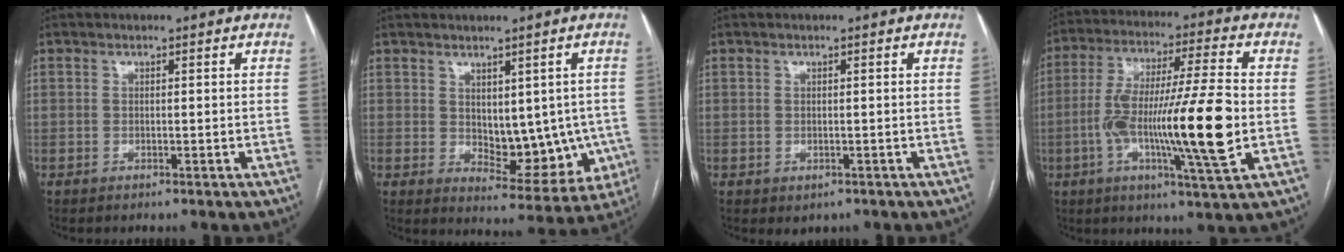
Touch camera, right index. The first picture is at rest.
{"total": 9.8, "force": [-0.2, 5.7, 7.9], "torque": [-0.086, 0.000, 0.018]}
{"total": 1.3, "force": [-0.4, 1.1, 0.5], "torque": [-0.007, 0.001, 0.002]}
{"total": 17.8, "force": [-3.0, 0.9, 17.5], "torque": [-0.315, -0.004, -0.055]}